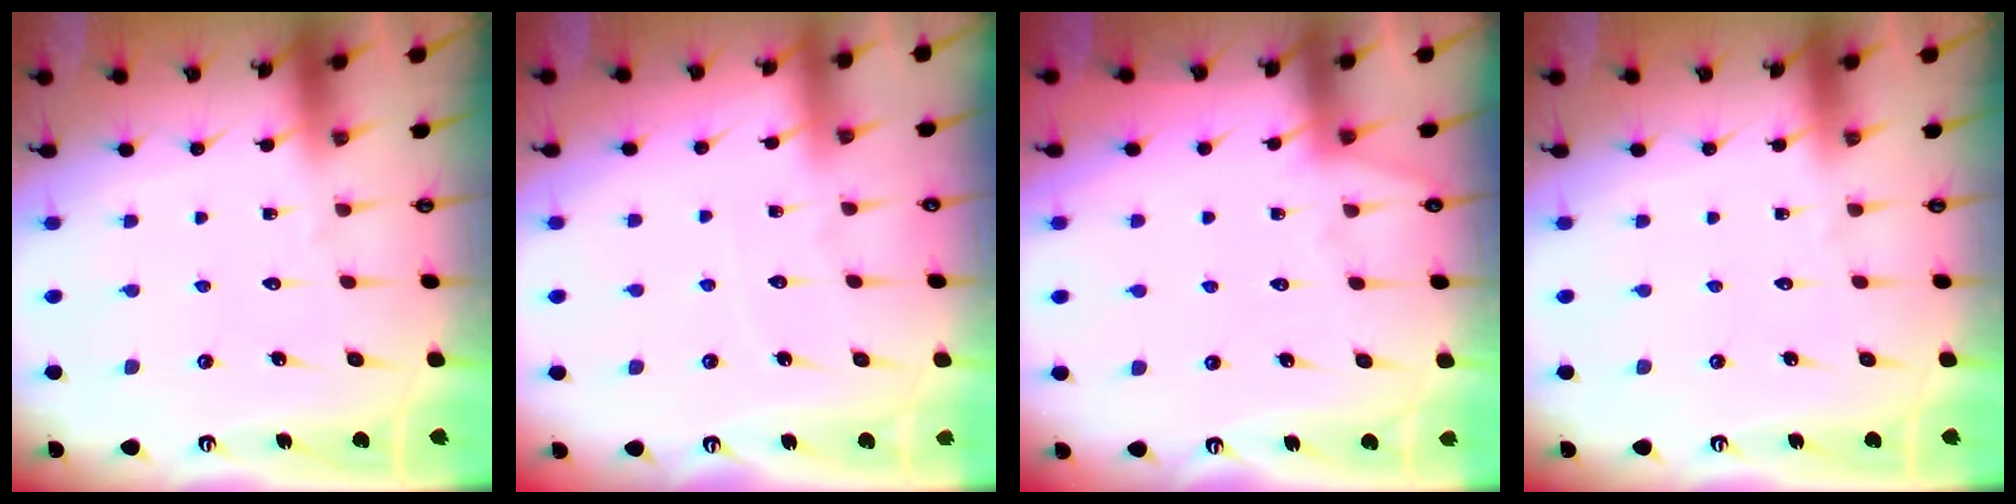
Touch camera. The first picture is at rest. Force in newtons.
{"total": 2.4, "press": 2.4, "slide": 0.4}
{"total": 2.6, "press": 2.6, "slide": 0.4}
{"total": 0.0}